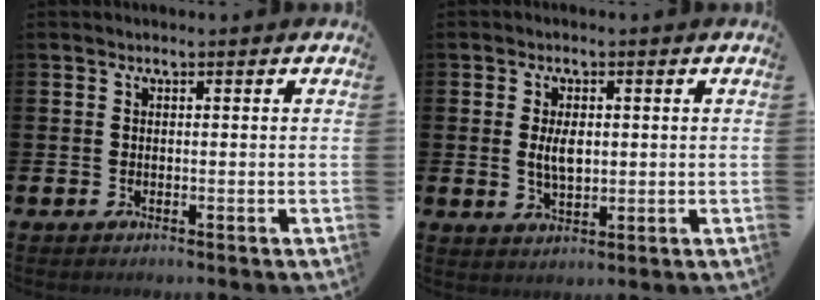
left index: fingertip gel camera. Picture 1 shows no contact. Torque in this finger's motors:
{"motor_torque": [0.70, 0.09, 0.44, 0.15]}